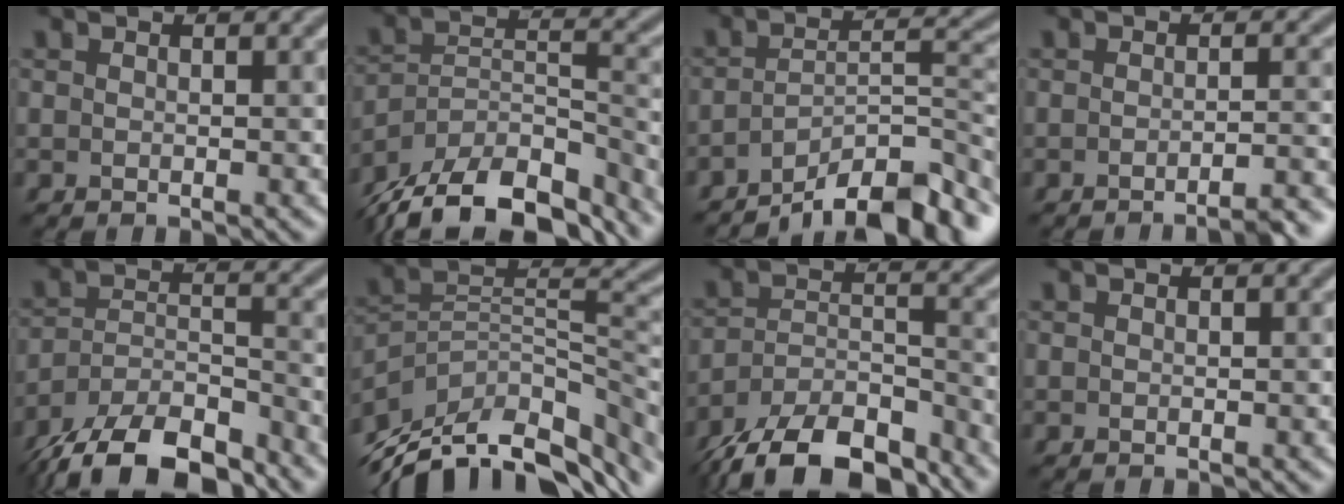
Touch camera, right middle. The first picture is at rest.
{"total": 14.9, "force": [-12.2, 6.2, 5.9], "torque": [-0.109, -0.001, -0.176]}
{"total": 9.1, "force": [-6.5, 2.6, 5.9], "torque": [-0.077, -0.003, -0.106]}
{"total": 4.0, "force": [-3.0, 0.7, 2.4], "torque": [-0.023, 0.010, -0.044]}
{"total": 11.4, "force": [-9.3, 3.7, 5.6], "torque": [-0.099, -0.010, -0.158]}
{"total": 13.3, "force": [-9.4, 6.0, 7.2], "torque": [-0.152, 0.015, -0.156]}
{"total": 12.7, "force": [-10.4, 4.4, 5.8], "torque": [-0.106, -0.017, -0.163]}
{"total": 0.0}